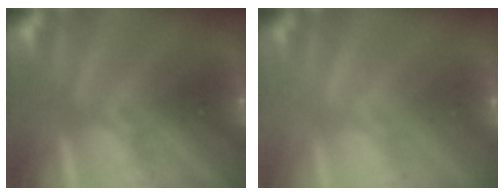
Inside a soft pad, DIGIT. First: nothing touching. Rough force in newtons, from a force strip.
{"total": 1.6}